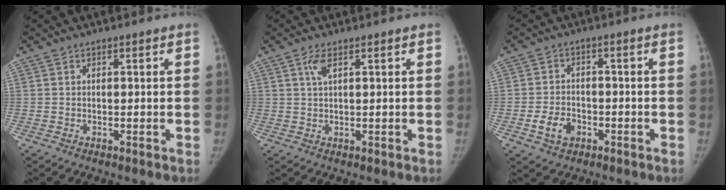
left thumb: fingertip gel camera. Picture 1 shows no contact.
{"total": 2.4, "force": [1.2, 0.7, 2.0], "torque": [-0.048, 0.001, 0.028]}
{"total": 5.2, "force": [-2.1, 3.8, 2.9], "torque": [-0.044, 0.014, -0.034]}